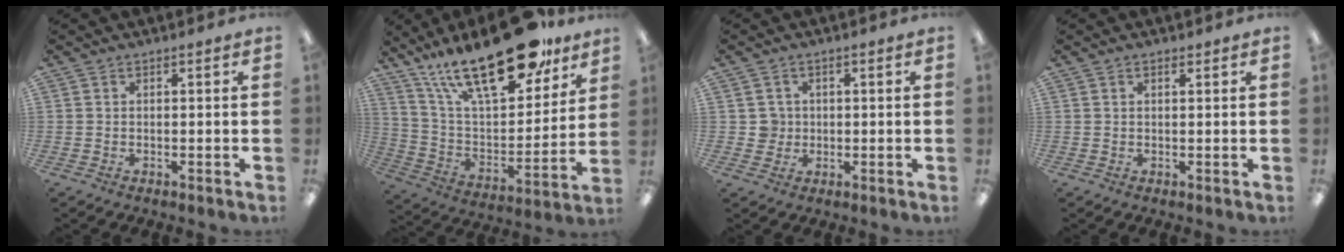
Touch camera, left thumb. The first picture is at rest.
{"total": 27.1, "force": [18.5, 10.3, 16.9], "torque": [-0.281, -0.101, 0.313]}
{"total": 3.2, "force": [0.4, 3.1, 0.2], "torque": [-0.004, 0.003, 0.004]}
{"total": 0.8, "force": [0.6, 0.3, 0.5], "torque": [-0.003, -0.002, 0.009]}